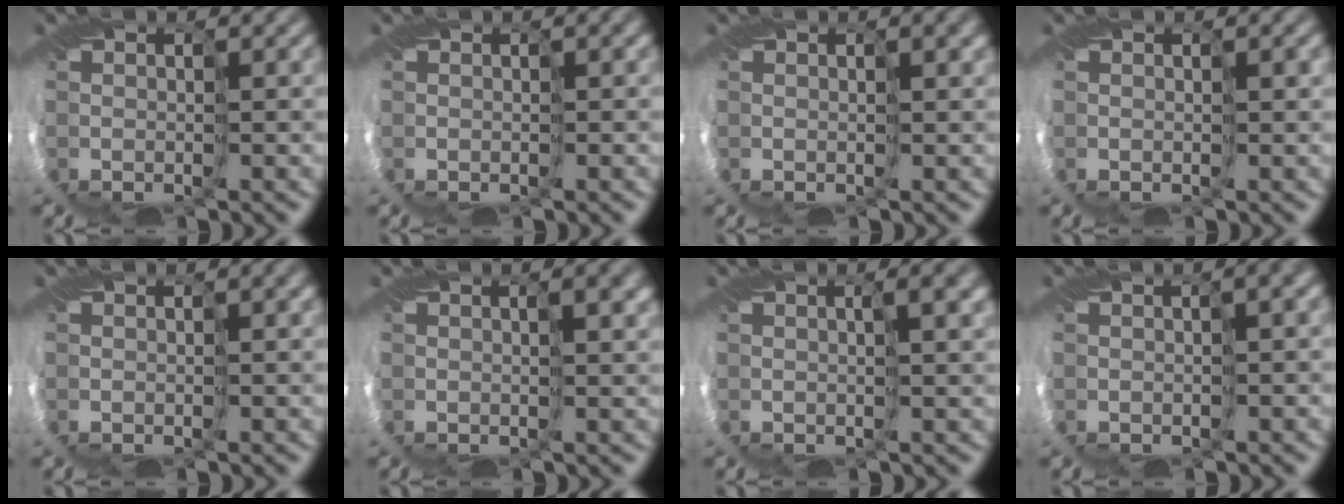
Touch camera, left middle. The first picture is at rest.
{"total": 0.7, "force": [0.1, 0.3, 0.7], "torque": [-0.005, 0.003, 0.002]}
{"total": 1.6, "force": [0.9, 0.3, 1.3], "torque": [-0.020, 0.004, 0.014]}
{"total": 0.5, "force": [0.4, -0.1, 0.4], "torque": [-0.005, 0.003, 0.004]}
{"total": 1.0, "force": [0.2, 0.3, 0.9], "torque": [-0.012, 0.004, 0.005]}
{"total": 2.2, "force": [1.4, 0.0, 1.7], "torque": [-0.027, 0.007, 0.019]}
{"total": 2.4, "force": [1.6, -0.7, 1.7], "torque": [-0.026, 0.012, 0.019]}
{"total": 2.8, "force": [0.7, 0.8, 2.6], "torque": [-0.033, 0.003, 0.020]}